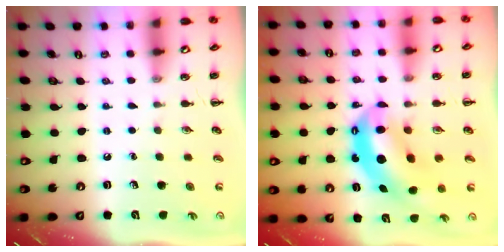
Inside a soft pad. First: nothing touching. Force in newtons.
{"total": 10.8, "press": 10.5, "slide": 2.6}